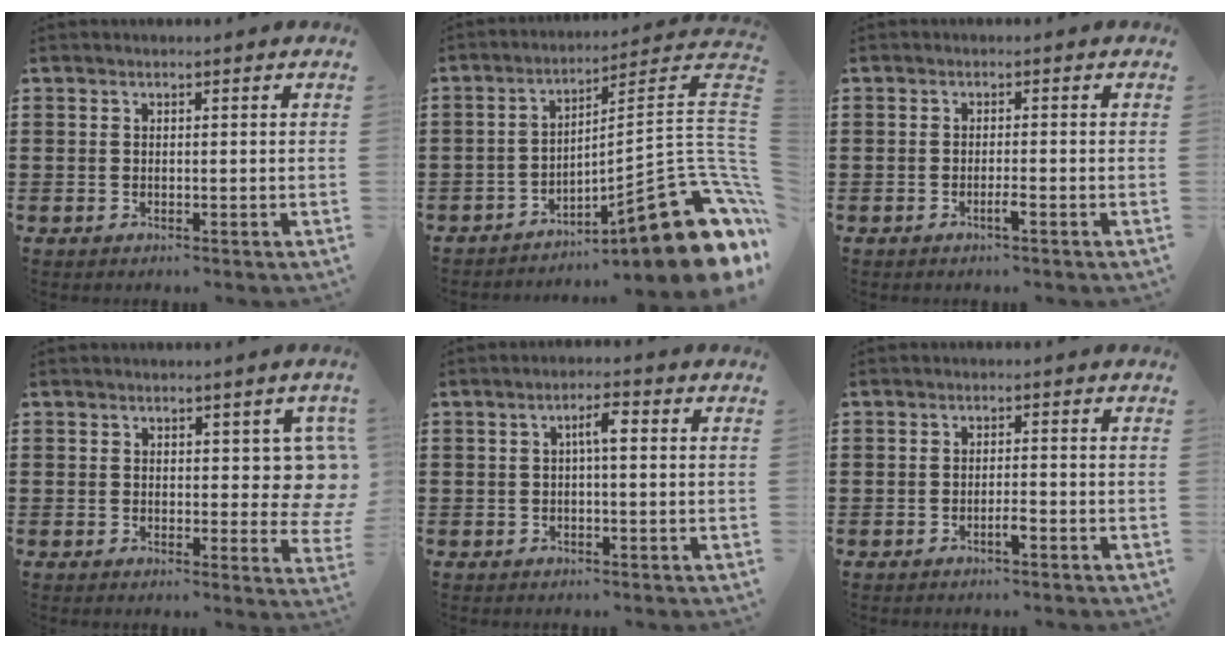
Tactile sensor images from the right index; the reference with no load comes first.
{"total": 16.5, "force": [-7.2, 4.0, 14.3], "torque": [-0.190, -0.004, -0.116]}
{"total": 1.6, "force": [-1.0, 0.0, 1.3], "torque": [-0.023, -0.003, -0.017]}
{"total": 5.9, "force": [1.9, 3.2, 4.6], "torque": [-0.043, -0.007, 0.027]}
{"total": 3.0, "force": [0.1, 0.6, 3.0], "torque": [-0.055, 0.008, -0.002]}
{"total": 1.8, "force": [-1.1, 0.2, 1.5], "torque": [-0.027, 0.000, -0.019]}